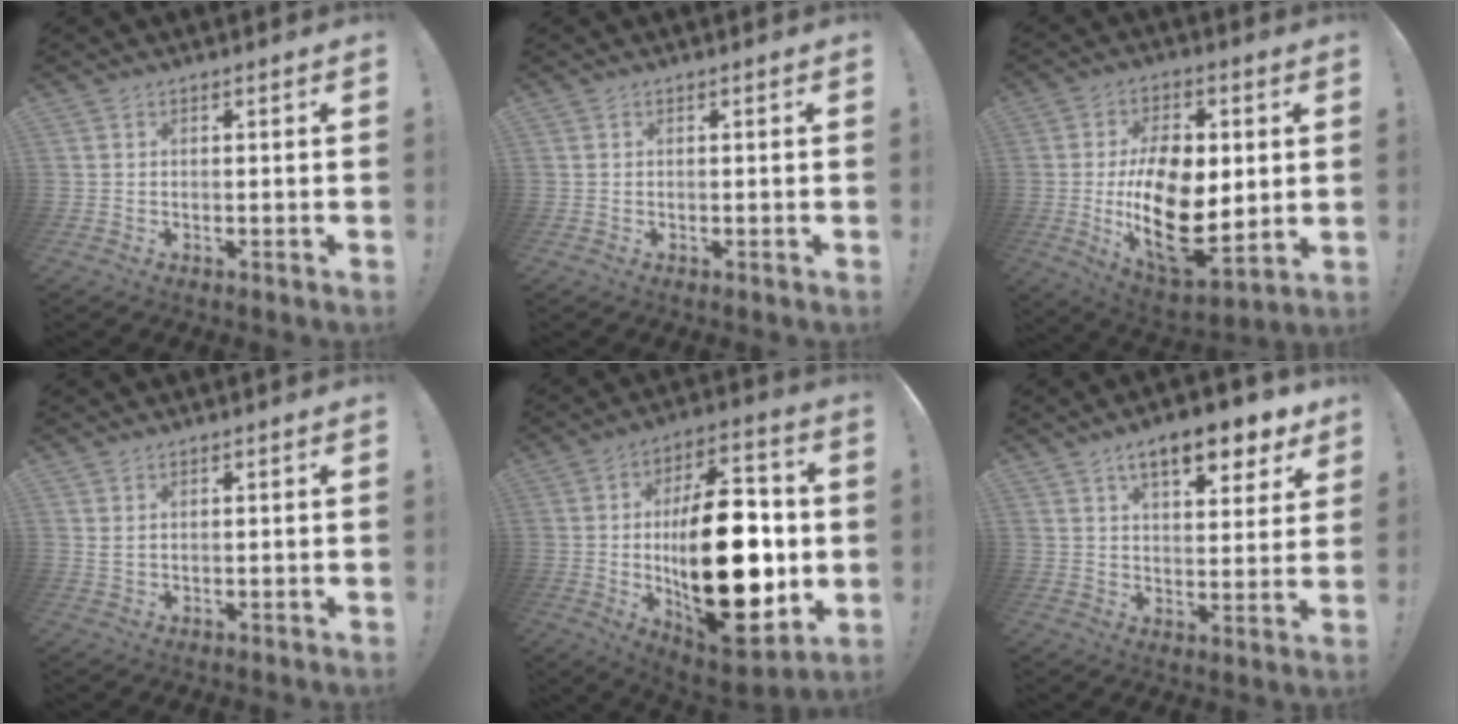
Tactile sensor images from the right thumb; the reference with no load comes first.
{"total": 0.0}
{"total": 22.0, "force": [-0.6, 12.8, 17.9], "torque": [-0.319, -0.019, -0.001]}
{"total": 1.8, "force": [1.1, 0.9, 1.1], "torque": [-0.023, 0.000, 0.022]}
{"total": 32.0, "force": [-2.1, 15.7, 27.9], "torque": [-0.465, 0.006, -0.021]}
{"total": 12.1, "force": [7.7, 4.1, 8.4], "torque": [-0.122, -0.044, 0.126]}